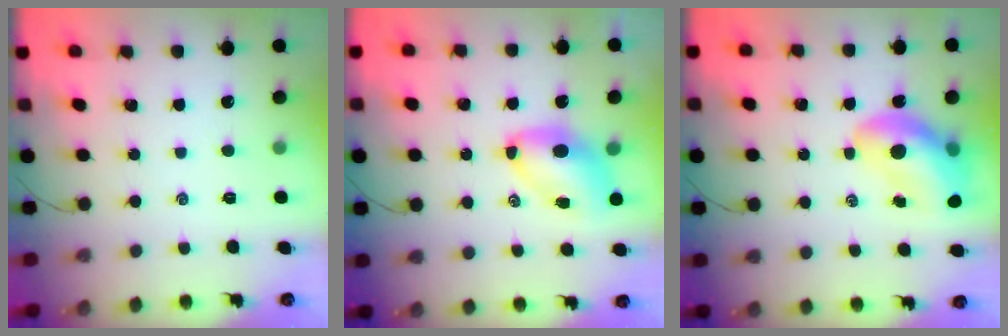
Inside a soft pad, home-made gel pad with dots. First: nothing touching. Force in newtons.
{"total": 7.7, "press": 7.5, "slide": 1.8}
{"total": 12.7, "press": 12.1, "slide": 3.8}